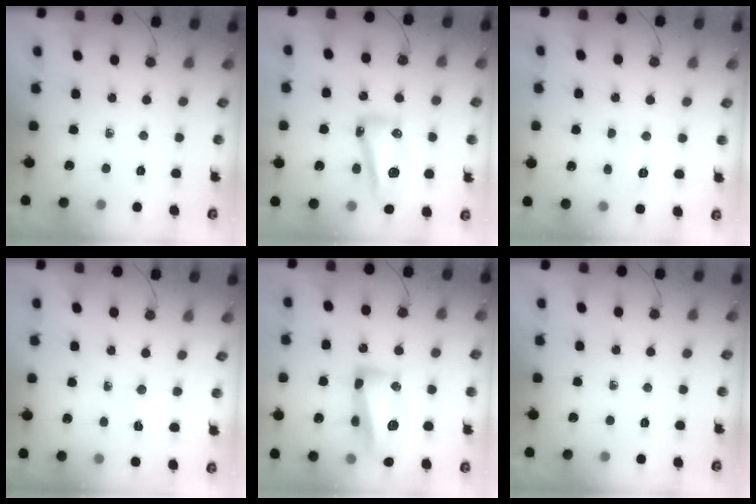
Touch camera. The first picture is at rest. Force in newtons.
{"total": 13.0, "press": 12.9, "slide": 1.7}
{"total": 4.3, "press": 4.2, "slide": 0.6}
{"total": 3.8, "press": 0.5, "slide": 3.8}
{"total": 16.4, "press": 16.3, "slide": 1.1}
{"total": 0.0}